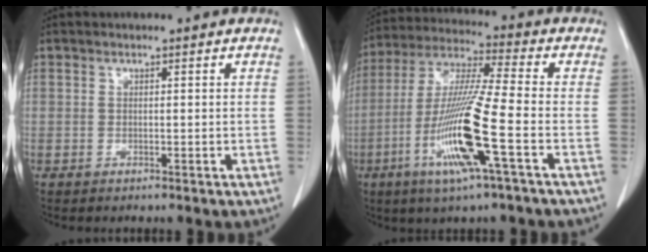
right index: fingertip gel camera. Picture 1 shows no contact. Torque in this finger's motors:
{"motor_torque": [2.14, 0.00, 0.52, 0.21]}